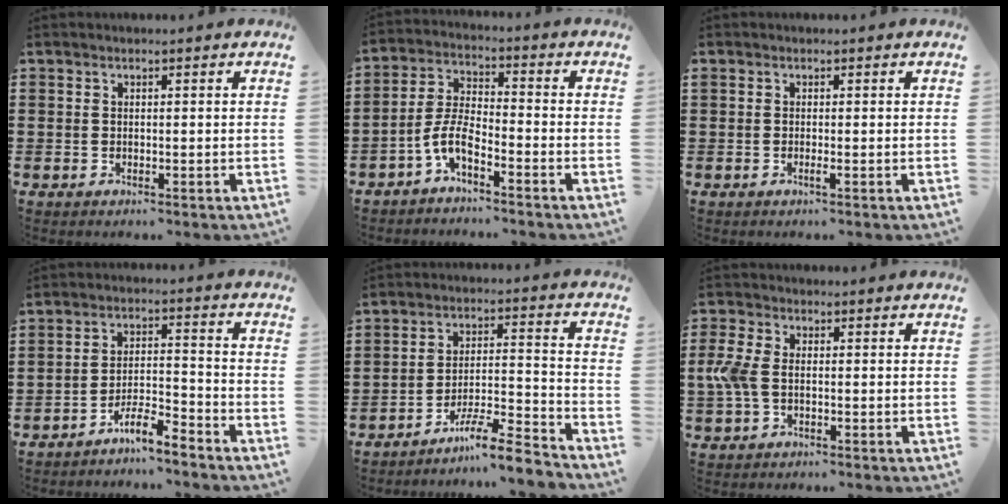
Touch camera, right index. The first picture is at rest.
{"total": 5.9, "force": [-3.8, 1.4, 4.3], "torque": [-0.112, -0.011, -0.078]}
{"total": 0.8, "force": [-0.4, -0.2, 0.6], "torque": [-0.013, -0.006, -0.006]}
{"total": 5.2, "force": [-4.8, 0.3, 2.1], "torque": [-0.045, 0.004, -0.096]}
{"total": 8.3, "force": [-7.4, 0.5, 3.8], "torque": [-0.059, 0.015, -0.140]}
{"total": 4.8, "force": [-0.6, 2.8, 3.9], "torque": [-0.110, -0.006, -0.021]}